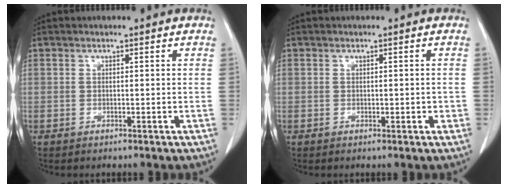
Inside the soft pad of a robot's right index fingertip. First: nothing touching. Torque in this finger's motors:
{"motor_torque": [-0.09, 0.19, 0.00, 0.02]}